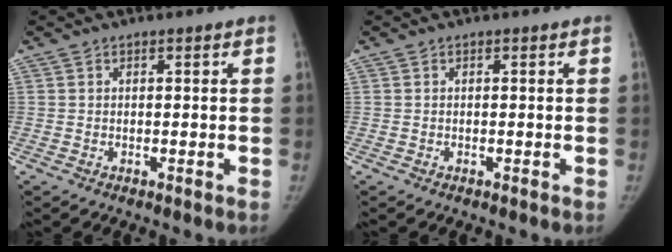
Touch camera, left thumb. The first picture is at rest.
{"total": 0.0}